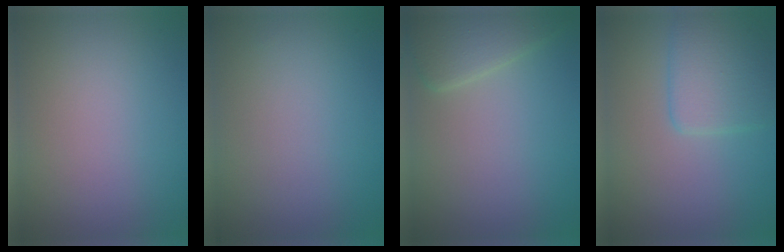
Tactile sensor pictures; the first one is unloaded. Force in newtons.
{"total": 0.0}
{"total": 3.0, "press": 2.9, "slide": 0.2}
{"total": 3.8, "press": 3.8, "slide": 0.3}